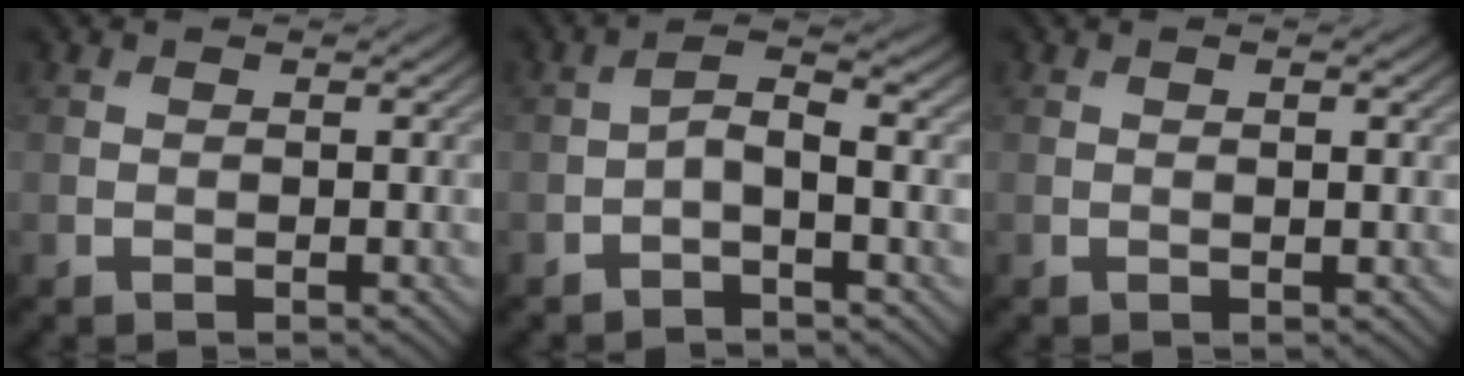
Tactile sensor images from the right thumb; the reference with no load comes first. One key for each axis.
{"total": 2.7, "fx": -0.8, "fy": 0.8, "fz": 2.5, "tx": -0.049, "ty": 0.010, "tz": -0.017}
{"total": 0.8, "fx": 0.2, "fy": 0.1, "fz": 0.8, "tx": -0.011, "ty": -0.001, "tz": 0.004}